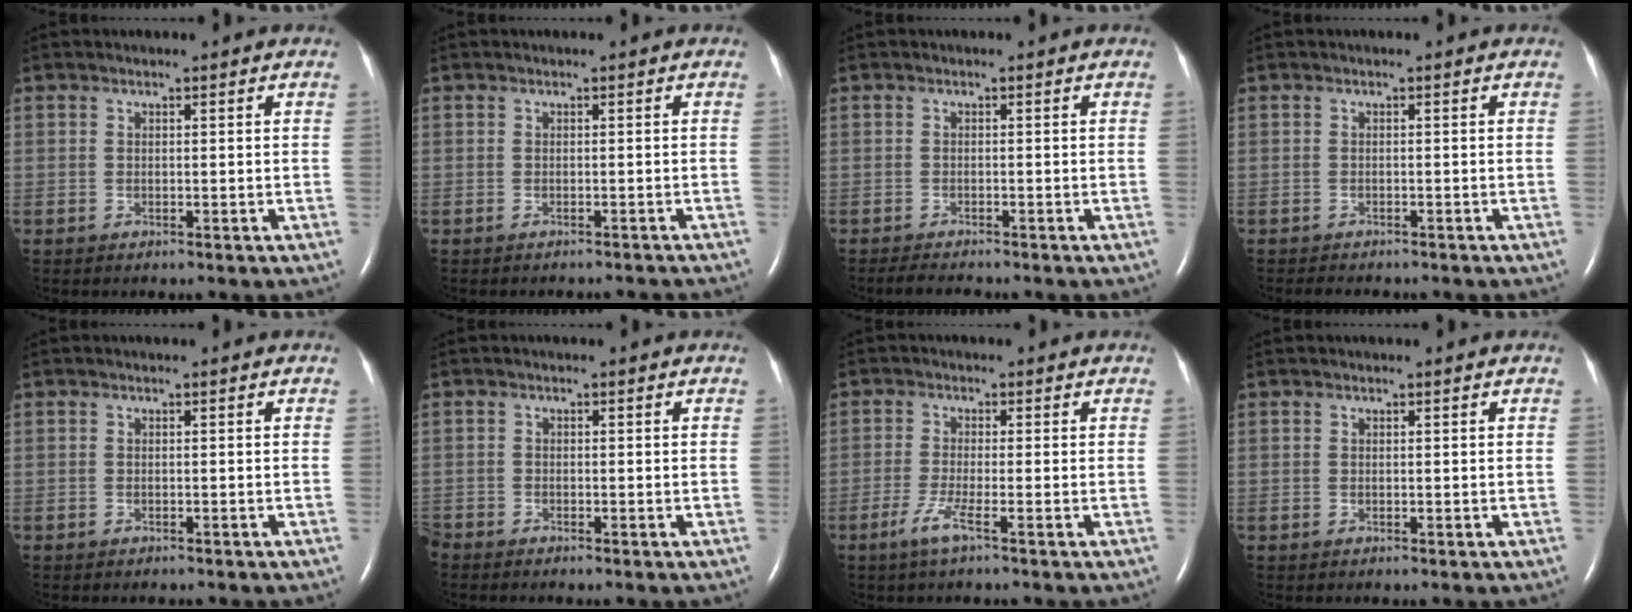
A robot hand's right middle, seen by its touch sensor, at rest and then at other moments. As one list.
[{"total": 3.7, "force": [-3.5, 0.8, 0.9], "torque": [-0.017, -0.008, -0.035]}, {"total": 2.3, "force": [-2.1, 0.1, 0.9], "torque": [-0.022, -0.010, -0.034]}, {"total": 2.7, "force": [-2.3, 0.9, 1.1], "torque": [-0.020, -0.007, -0.025]}, {"total": 1.3, "force": [-1.2, 0.4, 0.5], "torque": [-0.011, -0.003, -0.013]}, {"total": 1.5, "force": [-1.4, 0.1, 0.1], "torque": [-0.002, -0.003, -0.028]}, {"total": 3.1, "force": [-1.8, -0.4, 2.5], "torque": [-0.058, -0.009, -0.041]}, {"total": 0.0}]